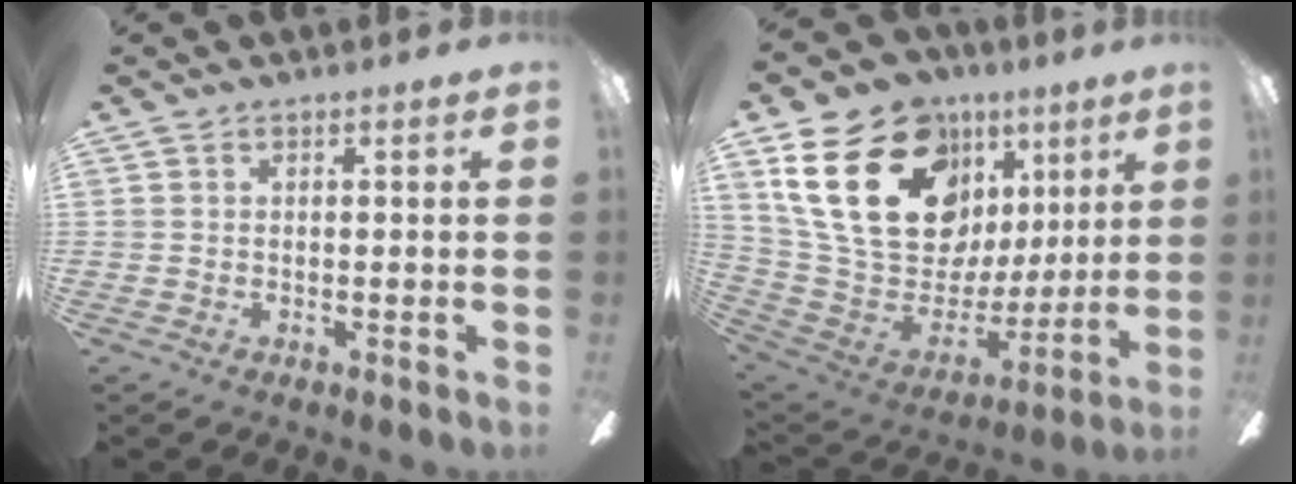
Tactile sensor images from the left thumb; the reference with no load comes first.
{"total": 26.6, "force": [11.3, 17.6, 16.5], "torque": [-0.310, -0.040, 0.224]}